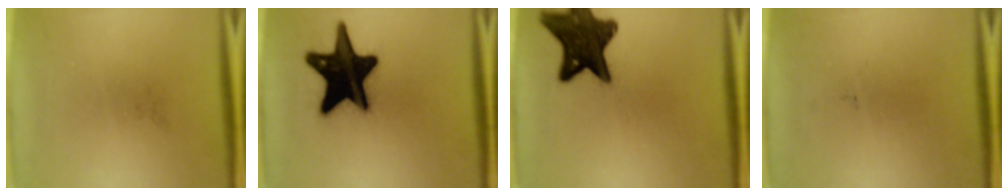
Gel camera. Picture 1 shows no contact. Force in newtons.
{"total": 20.2}
{"total": 14.2}
{"total": 0.0}